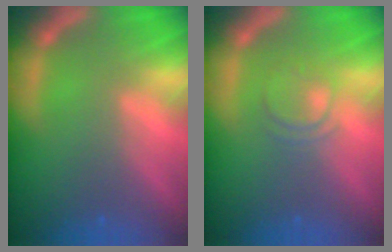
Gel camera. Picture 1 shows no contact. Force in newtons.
{"total": 2.4}